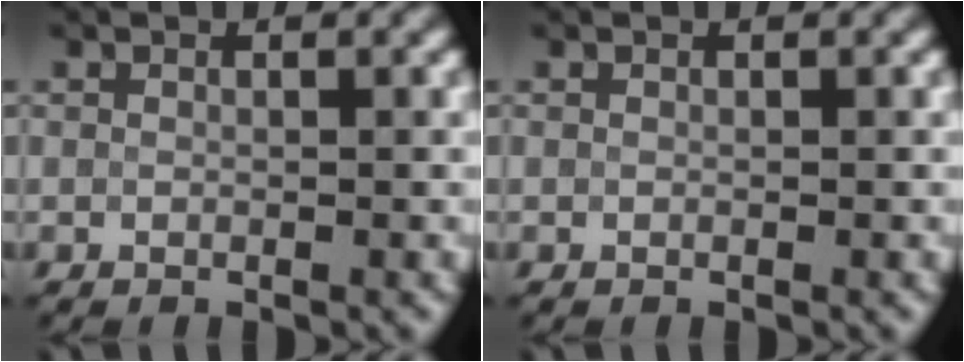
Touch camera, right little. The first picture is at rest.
{"total": 0.0}